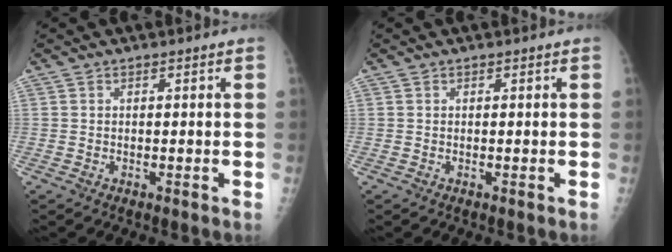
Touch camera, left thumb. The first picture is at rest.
{"total": 0.0}